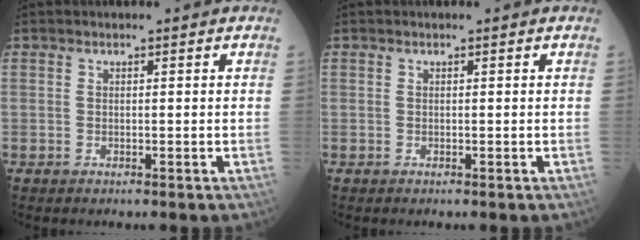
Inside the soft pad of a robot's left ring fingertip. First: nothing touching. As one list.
[{"total": 0.0}]